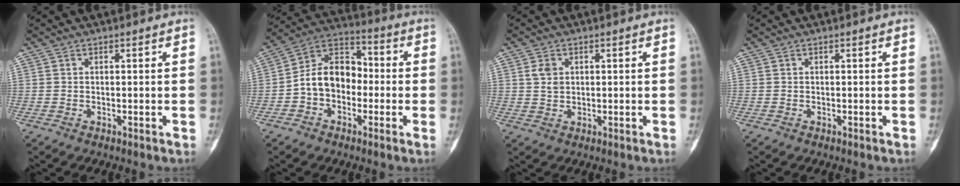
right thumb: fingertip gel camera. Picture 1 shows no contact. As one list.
[{"total": 11.6, "force": [-1.7, 8.4, 7.7], "torque": [-0.109, 0.043, -0.045]}, {"total": 3.0, "force": [0.7, 2.2, 1.9], "torque": [-0.028, -0.001, 0.016]}, {"total": 0.0}]